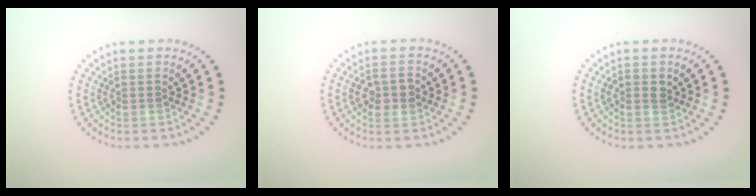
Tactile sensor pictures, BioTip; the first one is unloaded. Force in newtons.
{"total": 2.3, "press": 2.3, "slide": 0.2}
{"total": 1.2, "press": 1.2, "slide": 0.1}